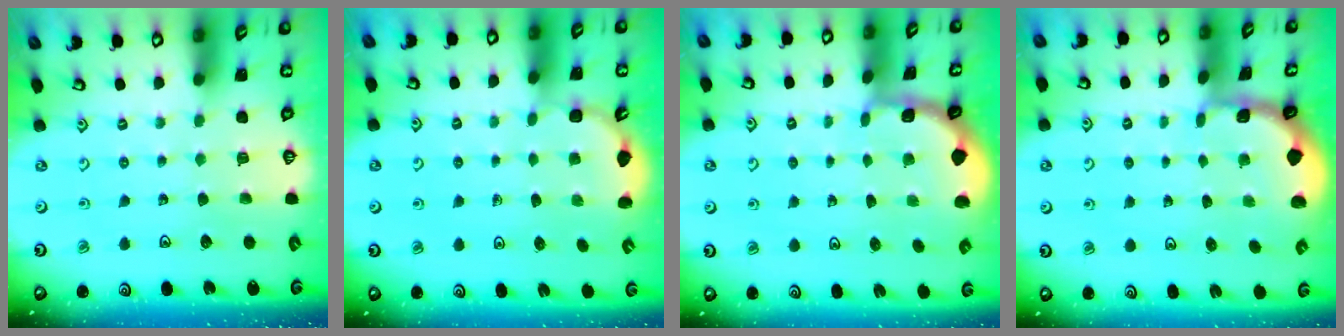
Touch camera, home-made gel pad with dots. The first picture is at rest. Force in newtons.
{"total": 2.5, "press": 2.1, "slide": 1.5}
{"total": 1.6, "press": 1.5, "slide": 0.3}
{"total": 1.1, "press": 1.1, "slide": 0.1}